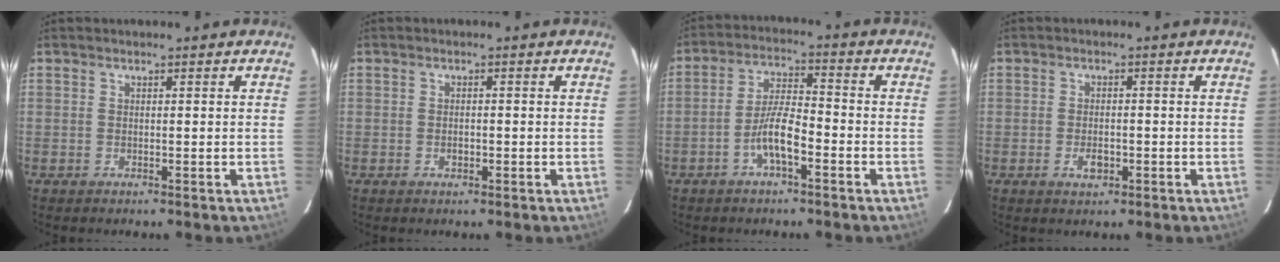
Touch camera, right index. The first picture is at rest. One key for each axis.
{"total": 1.4, "fx": -0.6, "fy": 1.1, "fz": 0.8, "tx": -0.014, "ty": 0.002, "tz": -0.009}
{"total": 6.9, "fx": -3.5, "fy": 1.7, "fz": 5.7, "tx": -0.118, "ty": 0.010, "tz": -0.062}
{"total": 3.1, "fx": -1.2, "fy": 1.8, "fz": 2.1, "tx": -0.039, "ty": -0.002, "tz": -0.019}